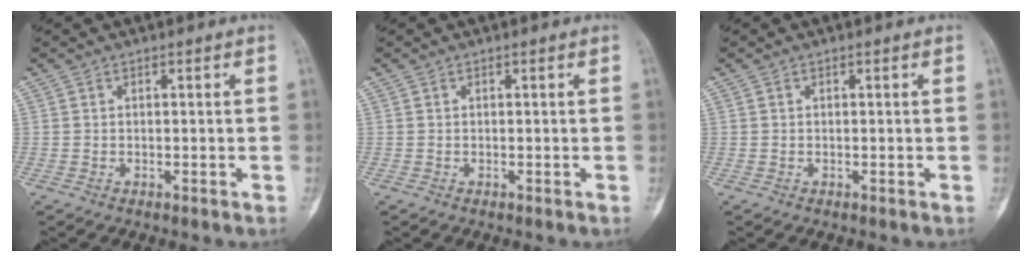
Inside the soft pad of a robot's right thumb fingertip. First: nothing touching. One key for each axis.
{"total": 0.0}
{"total": 0.0}